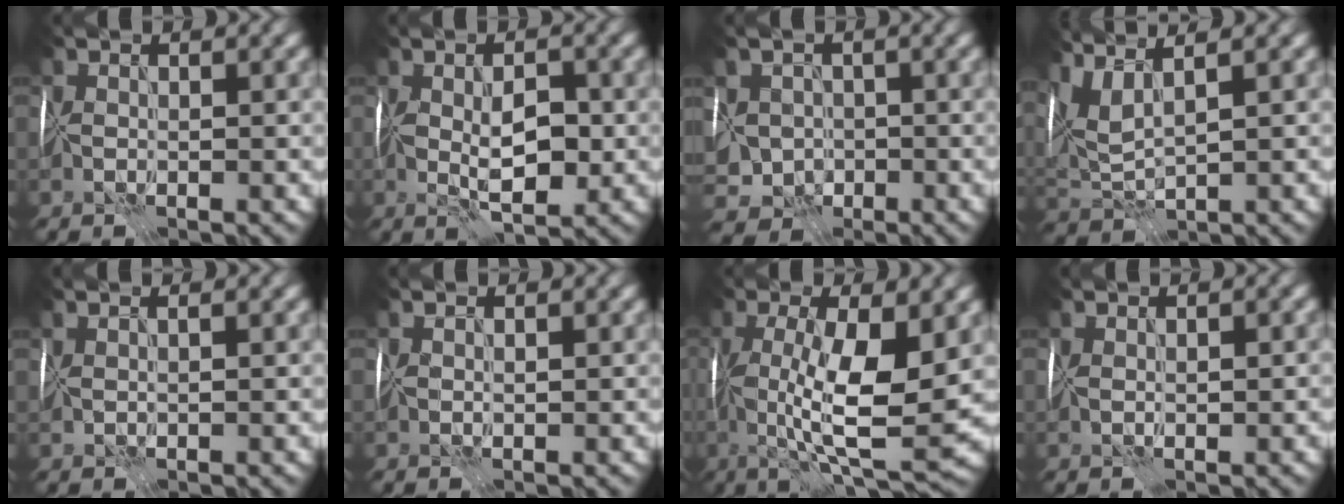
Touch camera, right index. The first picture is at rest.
{"total": 4.9, "force": [-0.3, 2.4, 4.2], "torque": [-0.076, -0.005, -0.002]}
{"total": 5.6, "force": [-0.9, 4.9, 2.6], "torque": [-0.037, 0.000, -0.019]}
{"total": 5.3, "force": [3.3, 1.6, 3.9], "torque": [-0.094, 0.015, 0.071]}
{"total": 1.5, "force": [1.2, 0.5, 0.8], "torque": [-0.007, 0.008, 0.005]}
{"total": 0.8, "force": [0.6, 0.3, 0.4], "torque": [-0.009, 0.005, 0.011]}
{"total": 10.1, "force": [0.0, 2.9, 9.7], "torque": [-0.167, -0.012, 0.003]}
{"total": 1.0, "force": [0.4, 0.2, 0.9], "torque": [-0.014, 0.002, 0.010]}